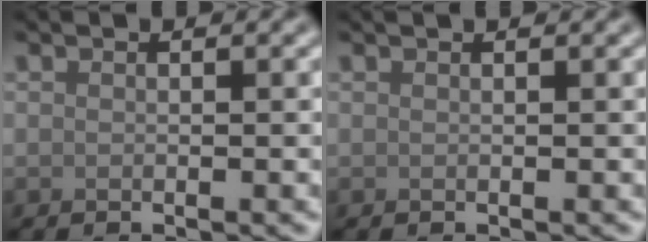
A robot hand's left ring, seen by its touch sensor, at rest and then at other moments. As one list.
[{"total": 0.6, "force": [0.5, 0.1, 0.2], "torque": [-0.006, -0.003, 0.001]}]